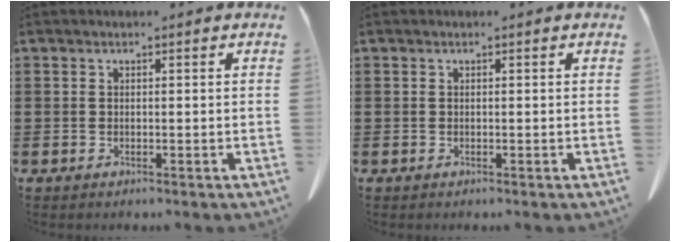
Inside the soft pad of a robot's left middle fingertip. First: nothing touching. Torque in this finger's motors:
{"motor_torque": [0.00, 0.00, 0.00, 0.00]}